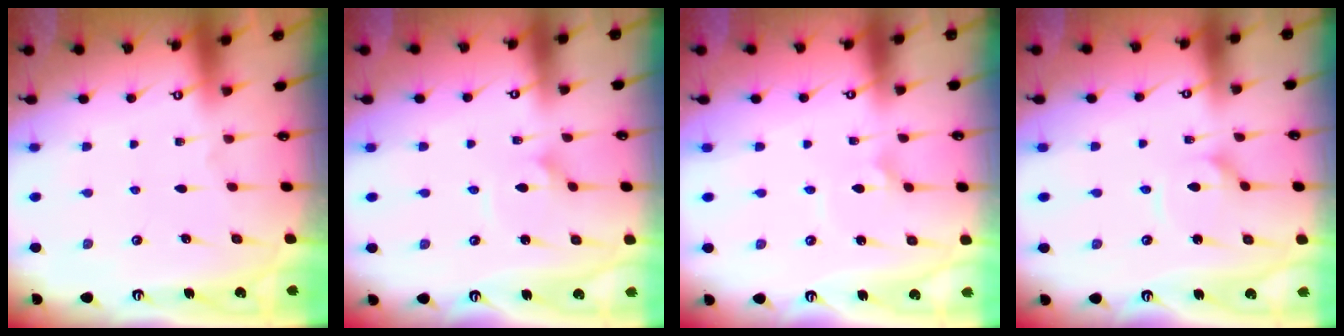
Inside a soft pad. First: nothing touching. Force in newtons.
{"total": 2.3, "press": 2.3, "slide": 0.1}
{"total": 2.4, "press": 2.4, "slide": 0.2}
{"total": 3.4, "press": 3.4, "slide": 0.3}